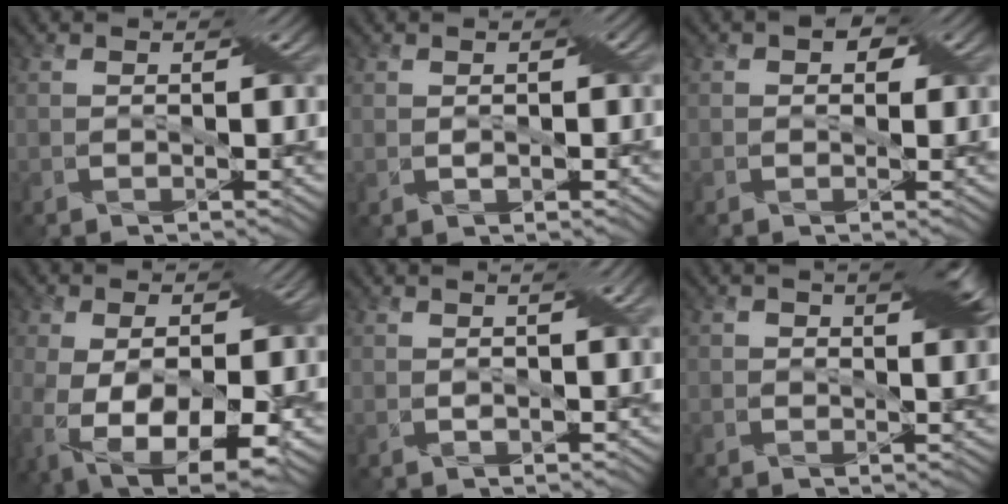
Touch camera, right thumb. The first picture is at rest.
{"total": 1.5, "force": [0.1, 0.9, 1.2], "torque": [-0.024, 0.001, 0.005]}
{"total": 2.1, "force": [0.8, 1.5, 1.3], "torque": [-0.017, 0.000, 0.006]}
{"total": 14.3, "force": [-4.4, 7.2, 11.5], "torque": [-0.209, -0.047, -0.053]}
{"total": 2.8, "force": [1.2, 0.5, 2.5], "torque": [-0.048, 0.008, 0.020]}
{"total": 4.4, "force": [1.8, 2.0, 3.5], "torque": [-0.051, 0.004, 0.026]}